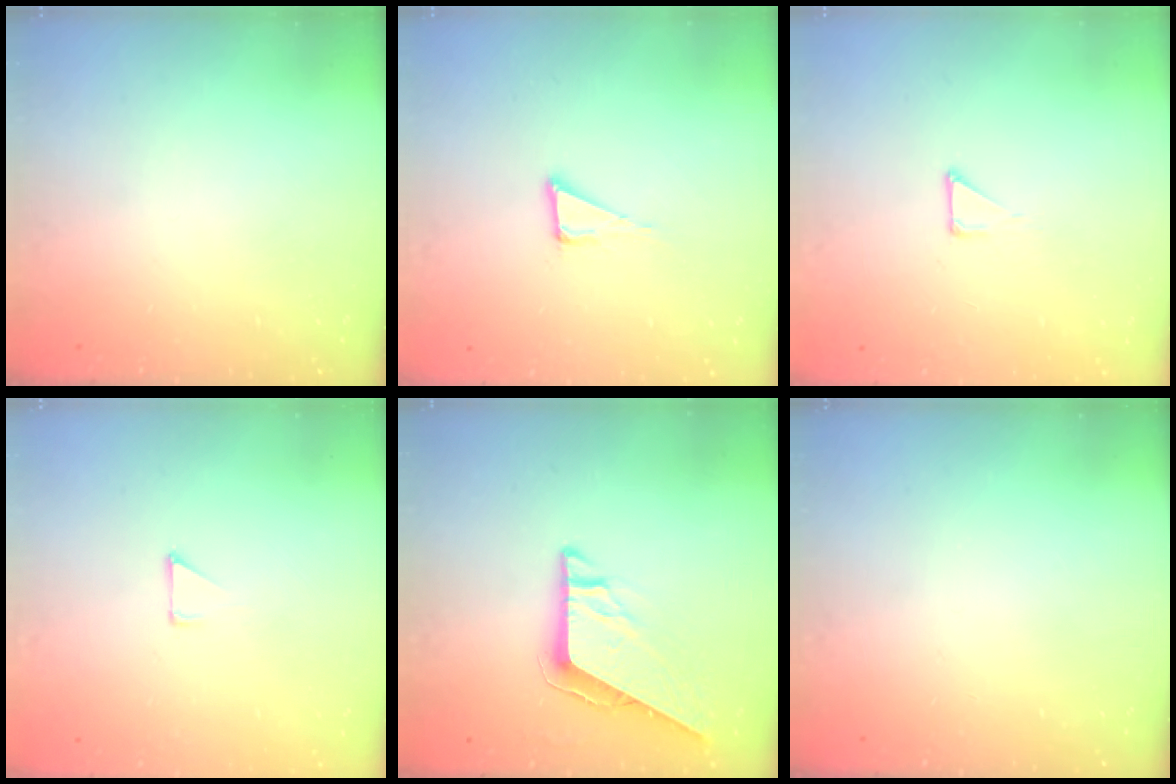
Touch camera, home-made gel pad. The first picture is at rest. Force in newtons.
{"total": 5.5, "press": 4.7, "slide": 2.8}
{"total": 2.7, "press": 2.7, "slide": 0.3}
{"total": 3.4, "press": 3.4, "slide": 0.3}
{"total": 8.1, "press": 8.1, "slide": 0.3}
{"total": 0.0}